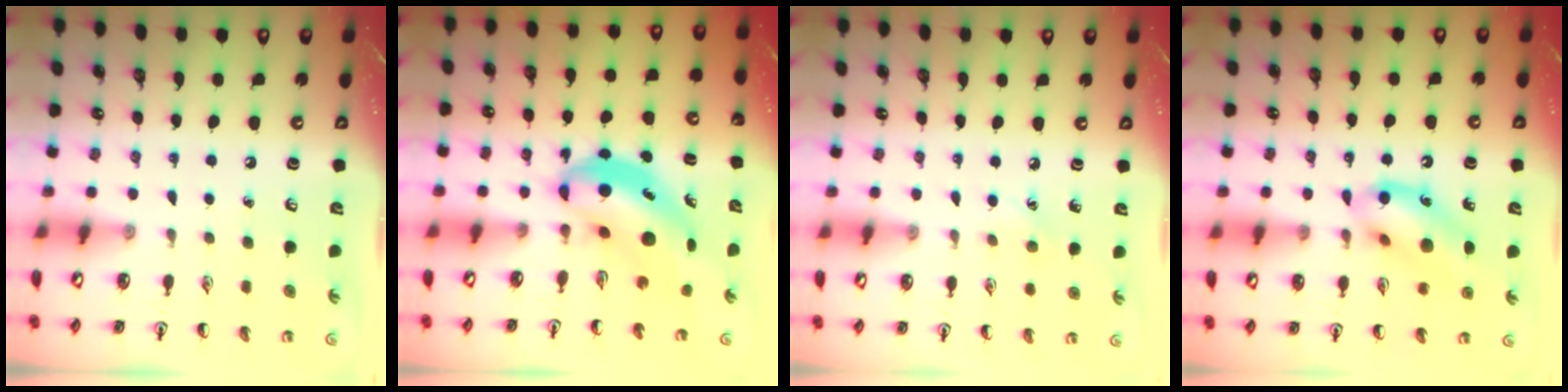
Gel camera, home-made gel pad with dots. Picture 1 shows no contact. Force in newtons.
{"total": 6.3, "press": 6.1, "slide": 1.7}
{"total": 4.7, "press": 4.5, "slide": 1.4}
{"total": 13.5, "press": 13.2, "slide": 2.9}